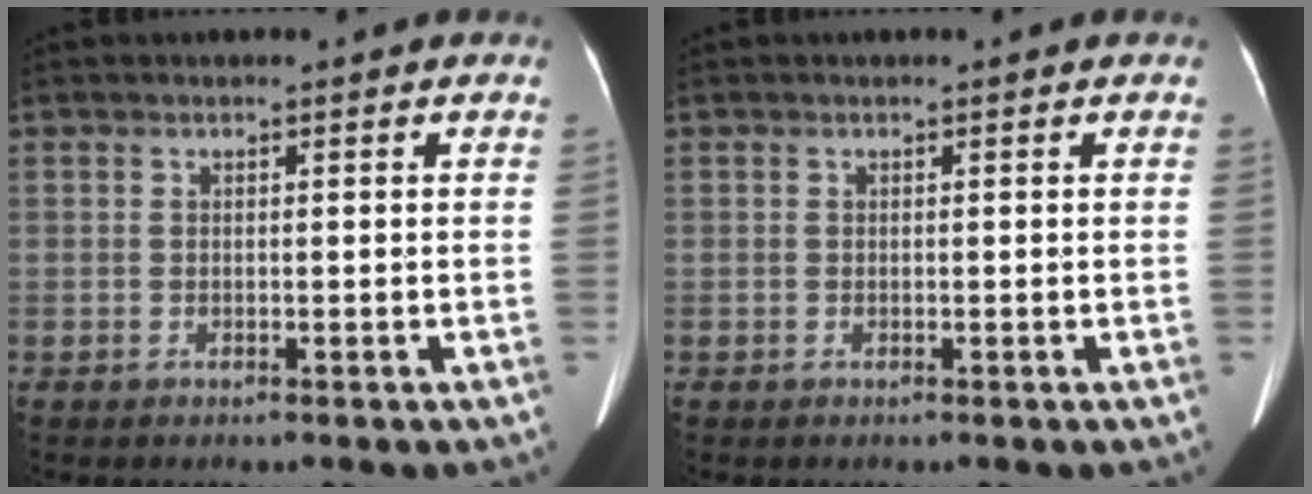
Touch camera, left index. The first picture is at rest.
{"total": 0.0}